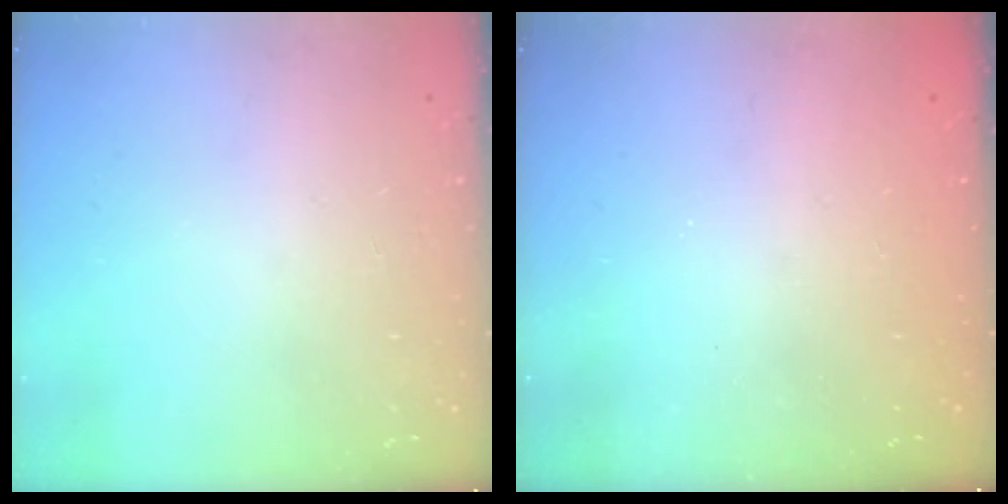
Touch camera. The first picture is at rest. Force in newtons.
{"total": 2.4, "press": 2.3, "slide": 0.7}